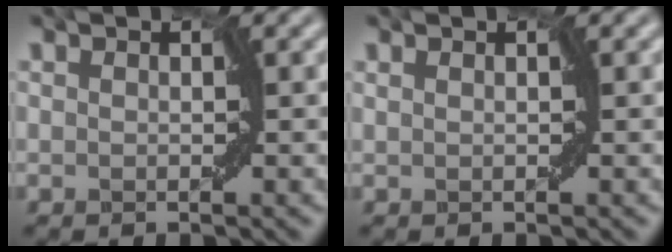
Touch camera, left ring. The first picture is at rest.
{"total": 0.5, "force": [0.4, 0.0, 0.3], "torque": [-0.008, 0.003, 0.005]}